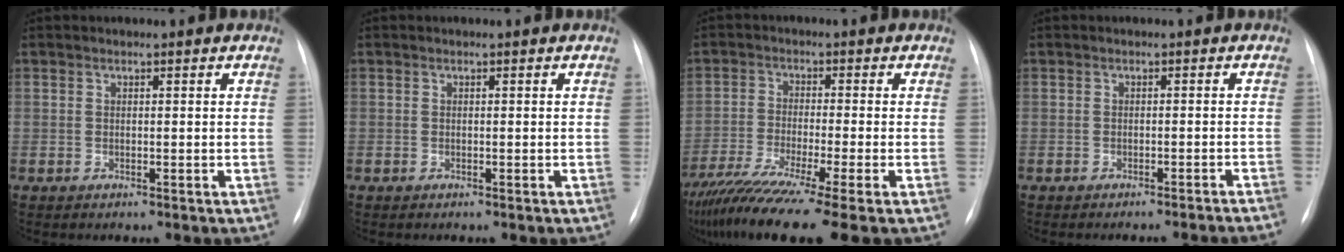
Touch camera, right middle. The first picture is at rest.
{"total": 0.0}
{"total": 15.1, "force": [-11.0, -0.6, 10.3], "torque": [-0.180, -0.049, -0.182]}
{"total": 7.0, "force": [-6.6, -1.5, 1.9], "torque": [-0.005, -0.011, -0.074]}